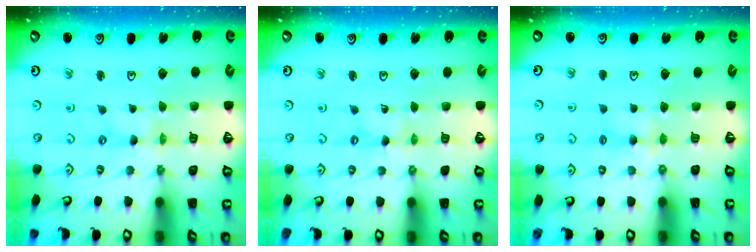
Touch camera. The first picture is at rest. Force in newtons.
{"total": 0.0}
{"total": 3.7, "press": 3.7, "slide": 0.6}